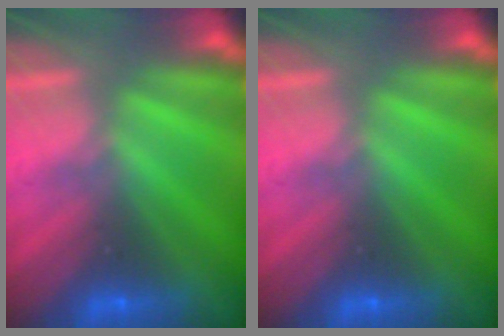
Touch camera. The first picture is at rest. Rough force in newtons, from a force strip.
{"total": 0.0}